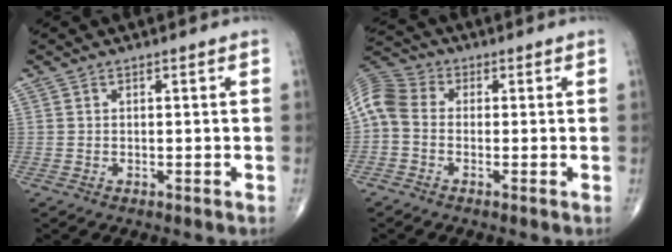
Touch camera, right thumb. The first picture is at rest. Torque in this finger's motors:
{"motor_torque": [-0.27, 0.33, 0.25, -0.38, 0.06]}